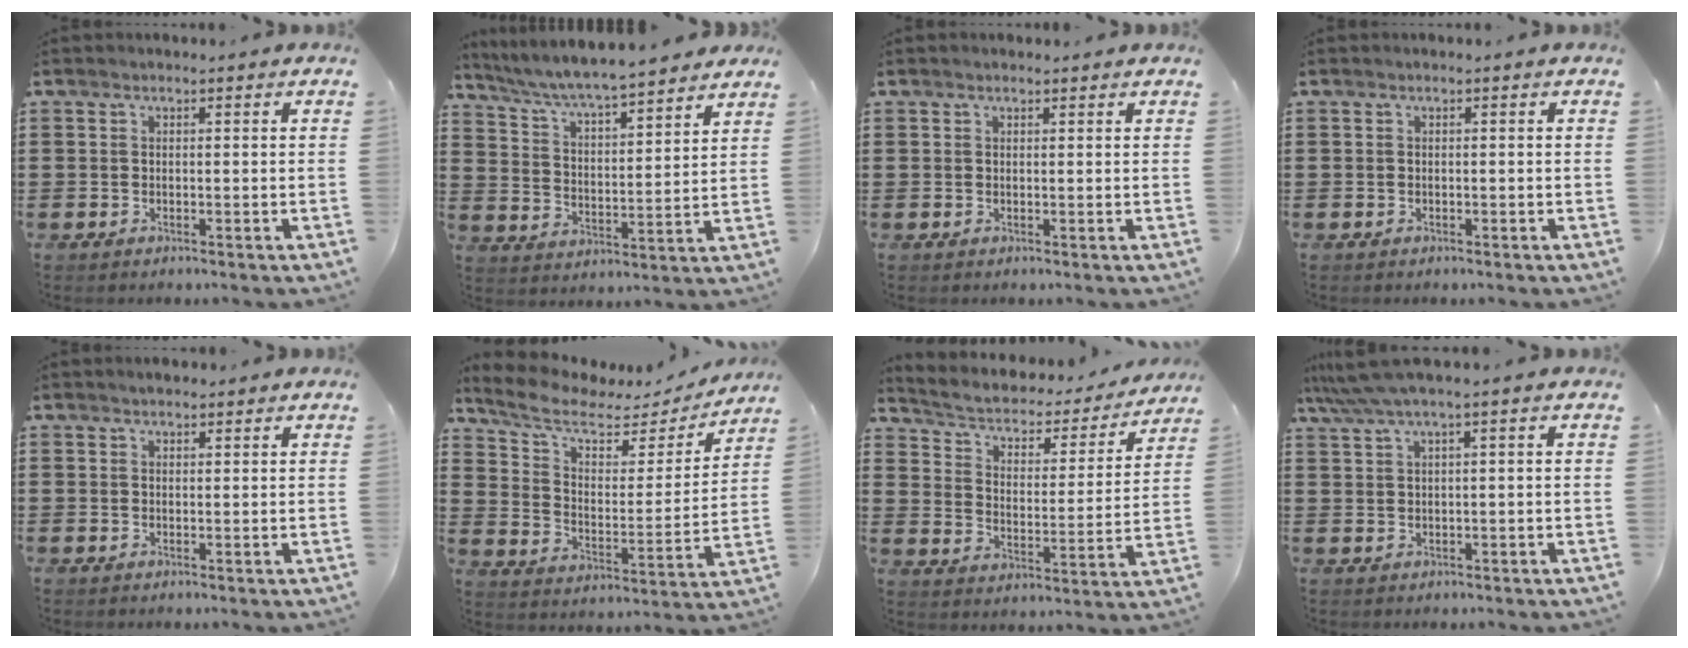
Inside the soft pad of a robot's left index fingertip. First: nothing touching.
{"total": 5.5, "force": [5.3, -0.1, 1.6], "torque": [-0.055, -0.036, 0.087]}
{"total": 0.6, "force": [0.5, 0.2, 0.2], "torque": [-0.005, 0.001, 0.011]}
{"total": 0.0}
{"total": 1.0, "force": [1.0, 0.3, 0.2], "torque": [-0.005, 0.003, 0.019]}
{"total": 7.2, "force": [5.5, 2.8, 3.8], "torque": [-0.099, -0.028, 0.092]}
{"total": 3.0, "force": [2.4, 1.5, 1.1], "torque": [-0.039, -0.022, 0.029]}
{"total": 3.5, "force": [1.7, -0.2, 3.1], "torque": [-0.070, -0.005, 0.027]}